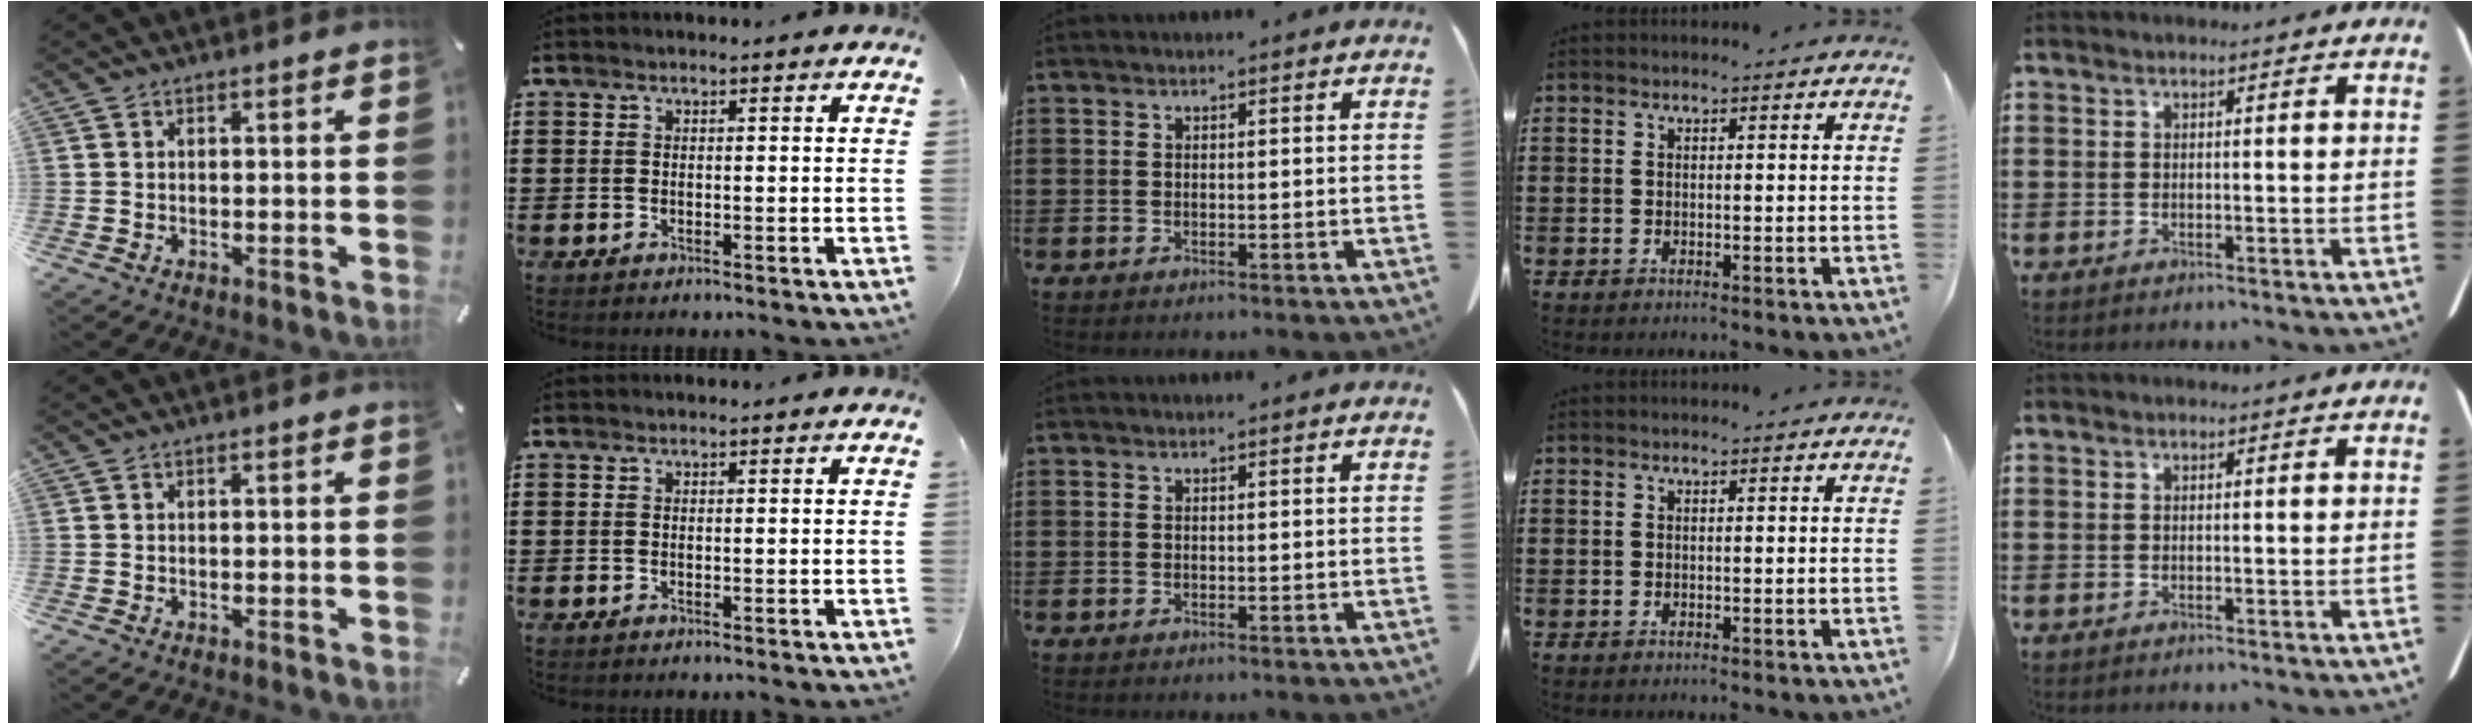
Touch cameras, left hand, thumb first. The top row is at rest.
{}